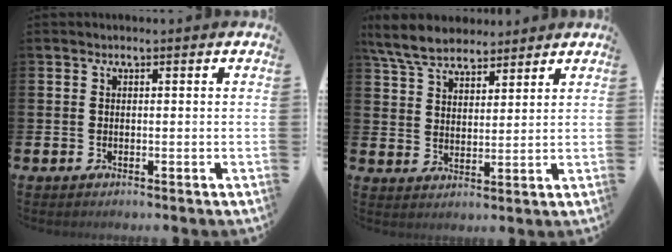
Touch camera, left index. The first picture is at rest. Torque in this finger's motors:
{"motor_torque": [0.81, -1.33, 0.45, 0.21]}